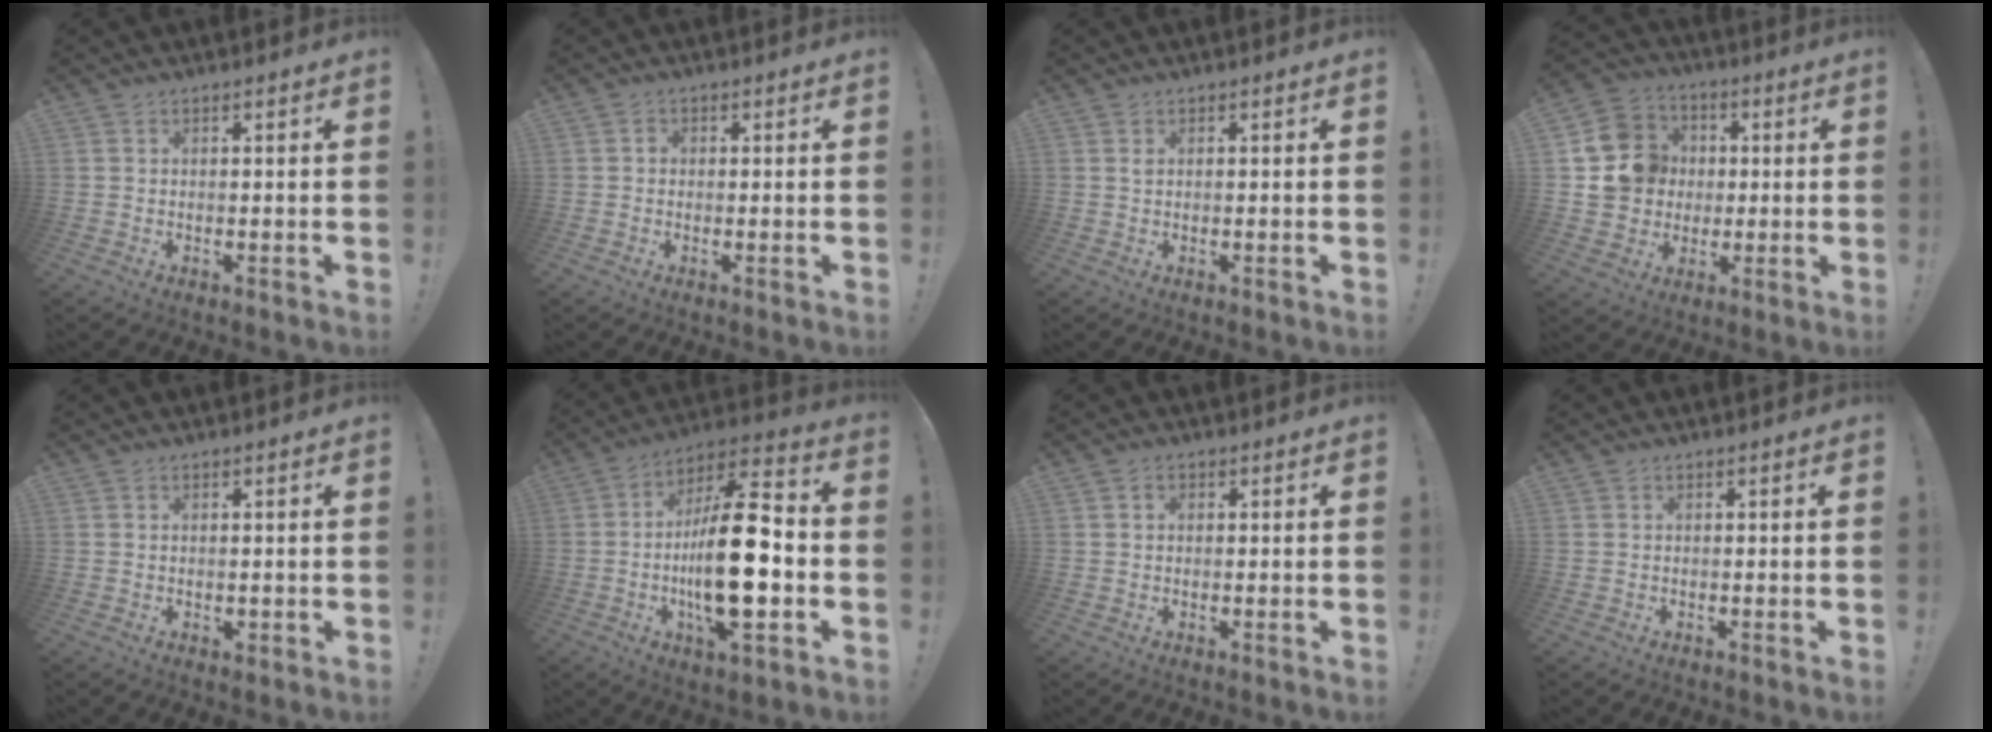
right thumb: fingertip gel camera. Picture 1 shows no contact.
{"total": 1.3, "force": [-0.5, 1.1, 0.5], "torque": [-0.007, 0.005, -0.010]}
{"total": 0.7, "force": [0.3, 0.4, 0.4], "torque": [-0.003, -0.002, 0.005]}
{"total": 14.9, "force": [1.0, 13.9, 5.2], "torque": [-0.072, 0.011, 0.036]}
{"total": 0.8, "force": [0.1, 0.7, 0.4], "torque": [-0.004, 0.001, 0.001]}
{"total": 22.7, "force": [-3.4, 7.4, 21.1], "torque": [-0.377, 0.014, -0.054]}
{"total": 1.8, "force": [0.5, 1.2, 1.2], "torque": [-0.017, 0.002, 0.007]}
{"total": 0.0}